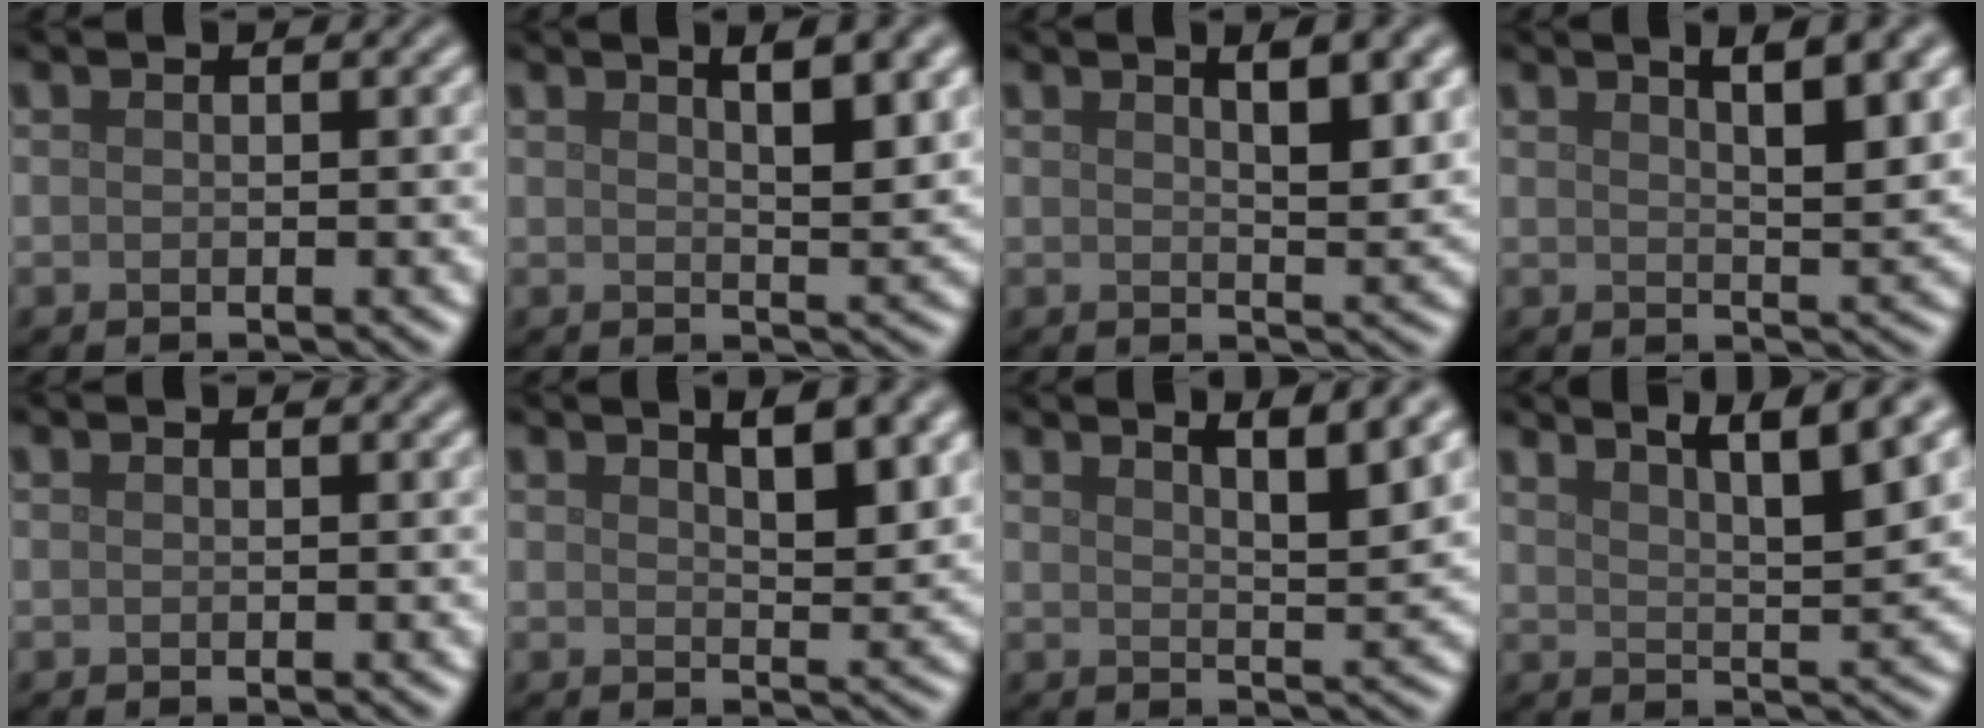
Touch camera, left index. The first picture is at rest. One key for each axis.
{"total": 4.5, "fx": 2.2, "fy": 1.3, "fz": 3.7, "tx": -0.040, "ty": 0.003, "tz": 0.028}
{"total": 4.0, "fx": 1.9, "fy": 1.1, "fz": 3.3, "tx": -0.039, "ty": 0.001, "tz": 0.031}
{"total": 5.1, "fx": 2.6, "fy": 1.4, "fz": 4.2, "tx": -0.041, "ty": 0.006, "tz": 0.030}
{"total": 0.0}
{"total": 4.3, "fx": 2.4, "fy": 1.3, "fz": 3.3, "tx": -0.040, "ty": 0.001, "tz": 0.035}
{"total": 4.8, "fx": 3.1, "fy": 0.8, "fz": 3.5, "tx": -0.036, "ty": 0.007, "tz": 0.045}
{"total": 6.7, "fx": 4.6, "fy": 1.2, "fz": 4.7, "tx": -0.055, "ty": 0.012, "tz": 0.065}